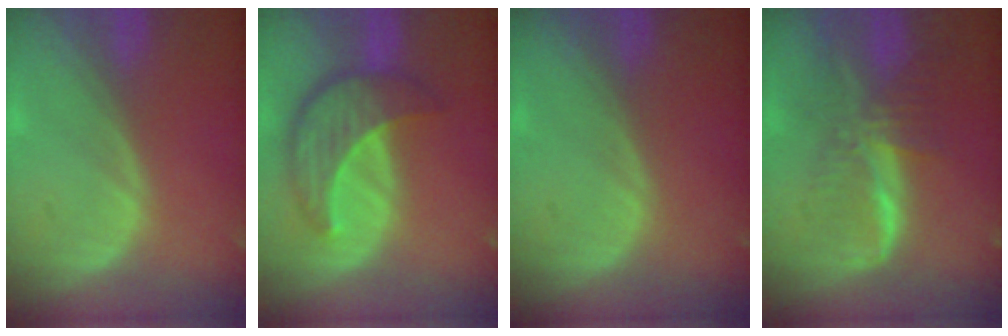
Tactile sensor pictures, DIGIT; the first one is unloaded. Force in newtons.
{"total": 8.2, "press": 7.6, "slide": 3.3}
{"total": 0.0}
{"total": 8.1, "press": 7.0, "slide": 4.2}